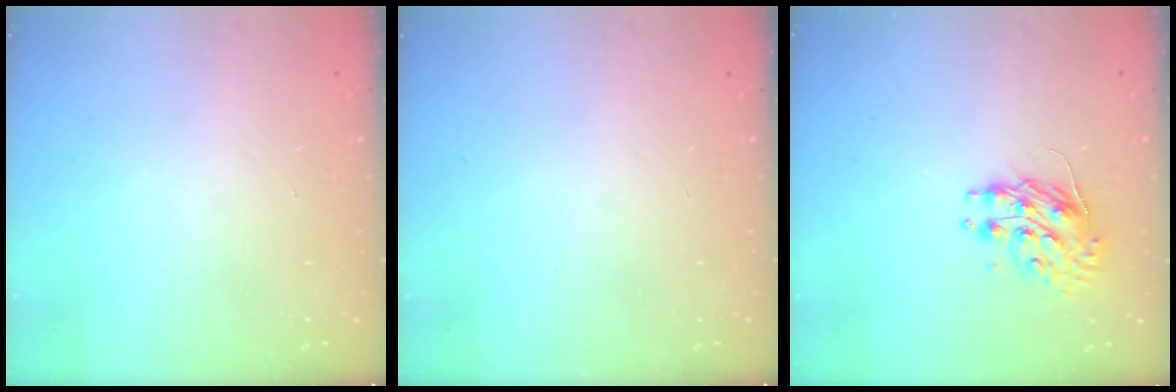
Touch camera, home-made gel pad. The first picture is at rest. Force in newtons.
{"total": 0.0}
{"total": 8.9, "press": 8.9, "slide": 0.3}